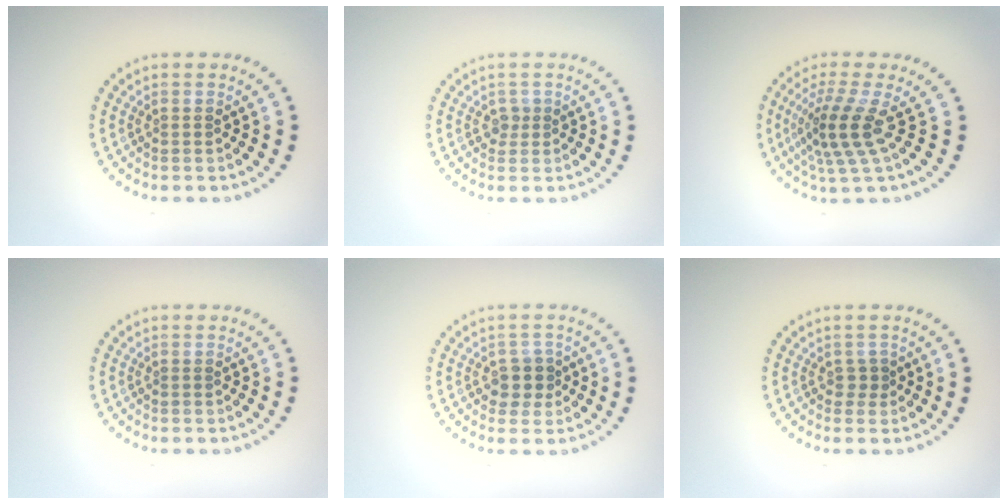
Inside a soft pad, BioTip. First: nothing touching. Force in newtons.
{"total": 0.9, "press": 0.8, "slide": 0.4}
{"total": 4.0, "press": 3.0, "slide": 2.7}
{"total": 0.0}
{"total": 2.3, "press": 2.1, "slide": 1.0}
{"total": 0.9, "press": 0.8, "slide": 0.4}